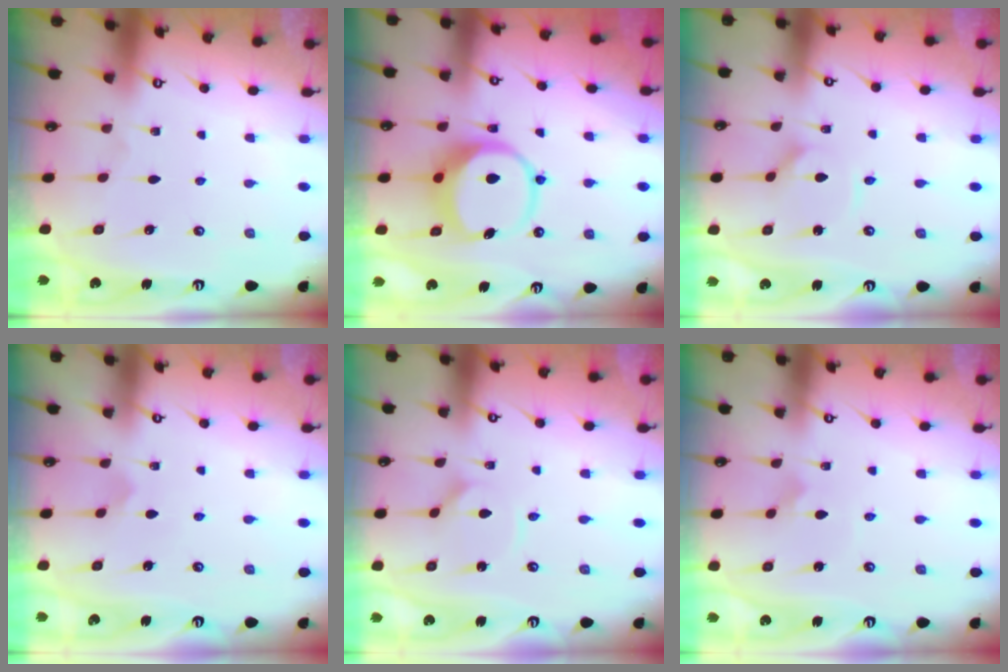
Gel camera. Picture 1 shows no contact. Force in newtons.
{"total": 8.9, "press": 8.7, "slide": 1.4}
{"total": 3.0, "press": 2.9, "slide": 0.4}
{"total": 2.3, "press": 2.3, "slide": 0.2}
{"total": 1.8, "press": 1.8, "slide": 0.3}
{"total": 3.7, "press": 3.7, "slide": 0.2}